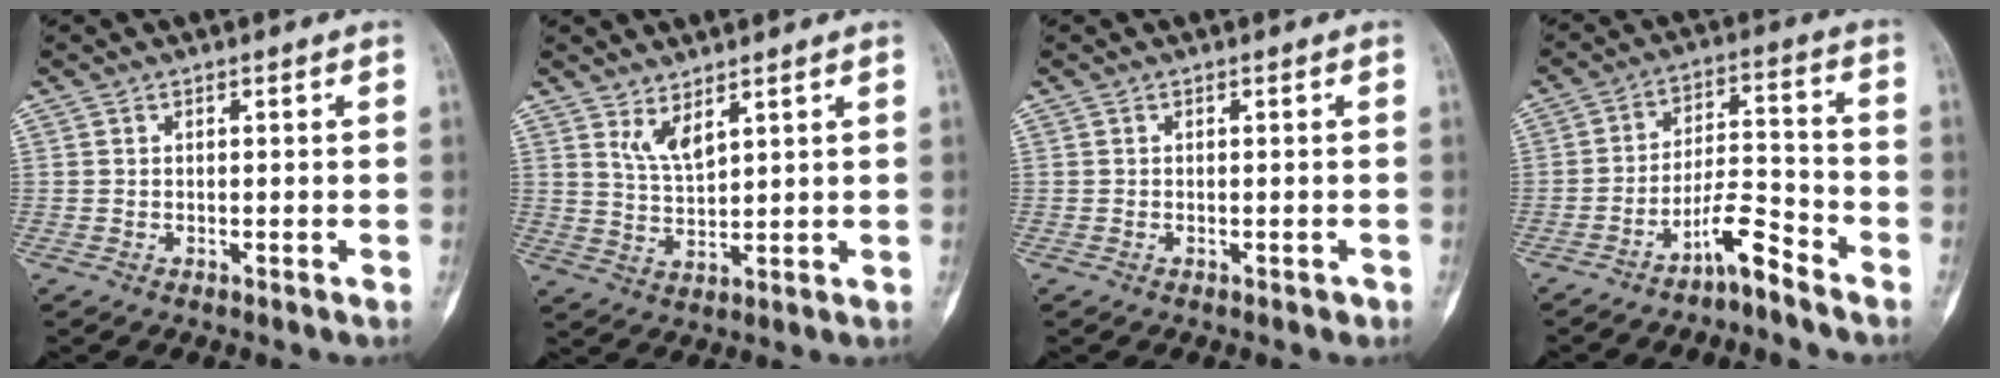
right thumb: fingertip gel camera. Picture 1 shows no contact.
{"total": 4.4, "force": [2.9, 1.4, 3.0], "torque": [-0.051, -0.028, 0.064]}
{"total": 0.5, "force": [-0.3, 0.3, 0.2], "torque": [0.000, 0.006, -0.001]}
{"total": 7.3, "force": [-5.6, 1.5, 4.4], "torque": [-0.074, 0.068, -0.103]}